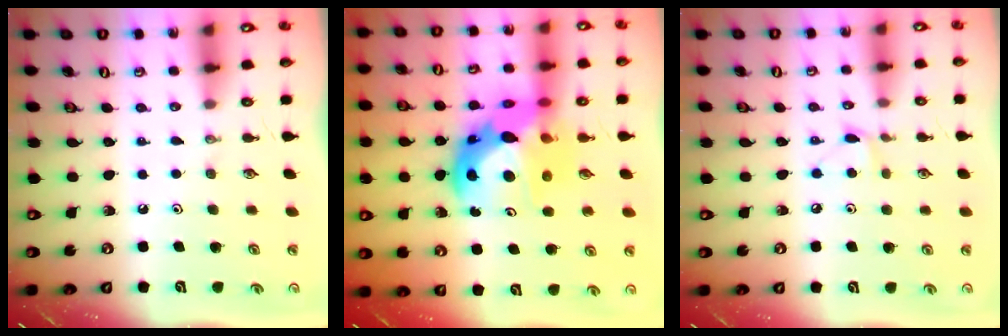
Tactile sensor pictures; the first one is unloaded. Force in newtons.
{"total": 16.5, "press": 16.5, "slide": 1.3}
{"total": 5.2, "press": 5.1, "slide": 0.8}